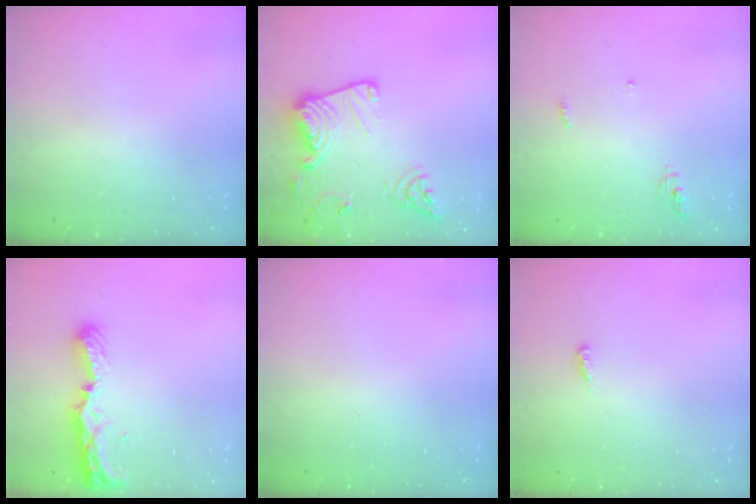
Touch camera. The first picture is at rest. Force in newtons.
{"total": 18.1, "press": 18.0, "slide": 1.7}
{"total": 7.8, "press": 4.6, "slide": 6.3}
{"total": 9.4, "press": 9.3, "slide": 1.2}
{"total": 0.0}
{"total": 3.9, "press": 3.6, "slide": 1.5}